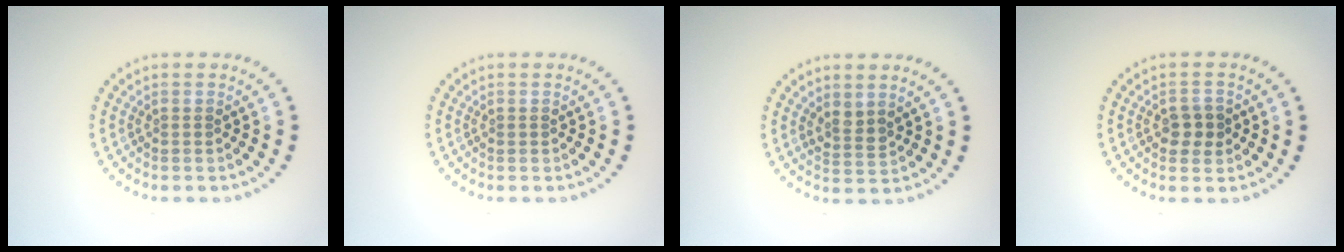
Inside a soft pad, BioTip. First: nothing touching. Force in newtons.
{"total": 0.0}
{"total": 1.7, "press": 1.2, "slide": 1.1}
{"total": 2.2, "press": 2.2, "slide": 0.2}